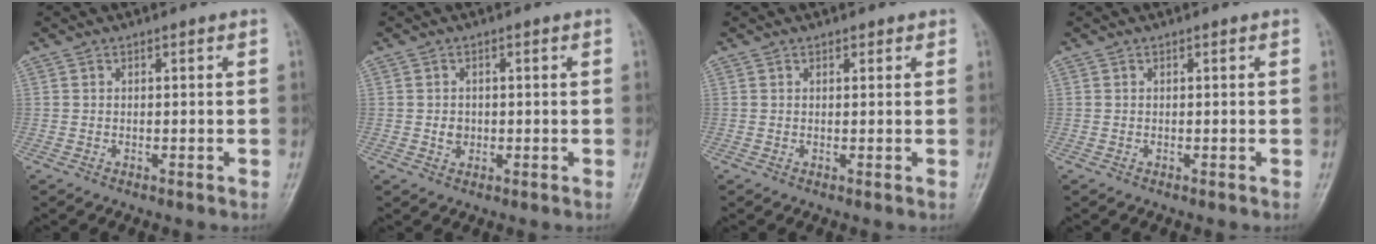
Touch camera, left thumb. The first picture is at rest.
{"total": 2.2, "force": [-0.2, 1.9, 1.1], "torque": [-0.007, 0.003, -0.002]}
{"total": 1.1, "force": [0.7, 0.7, 0.4], "torque": [0.004, -0.004, 0.007]}
{"total": 0.0}